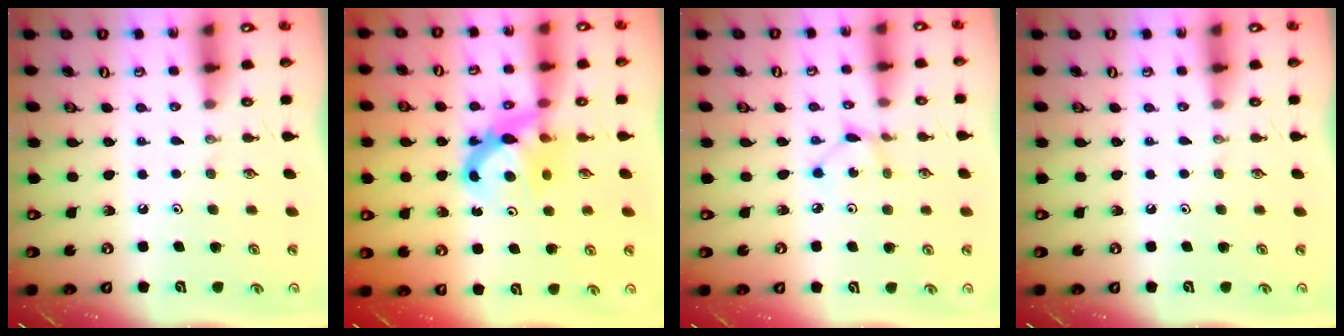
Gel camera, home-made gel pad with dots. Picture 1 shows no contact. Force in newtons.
{"total": 7.3, "press": 7.3, "slide": 0.5}
{"total": 2.4, "press": 2.4, "slide": 0.1}
{"total": 0.0}